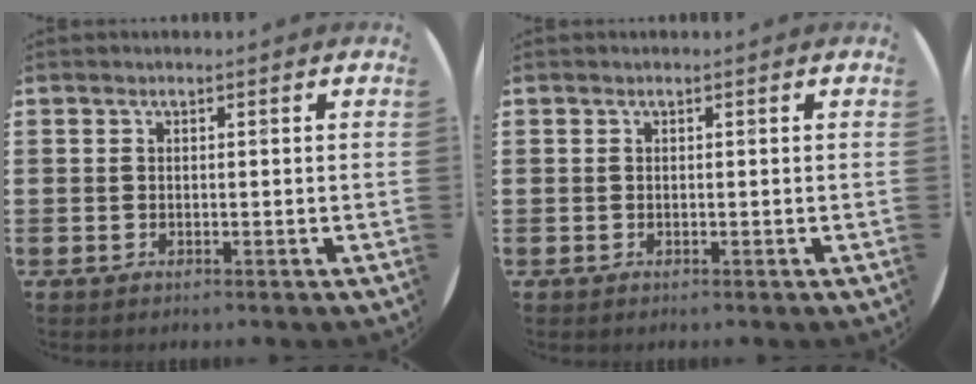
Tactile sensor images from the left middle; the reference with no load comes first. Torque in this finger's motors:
{"motor_torque": [0.00, 0.00, 0.00, -0.01]}